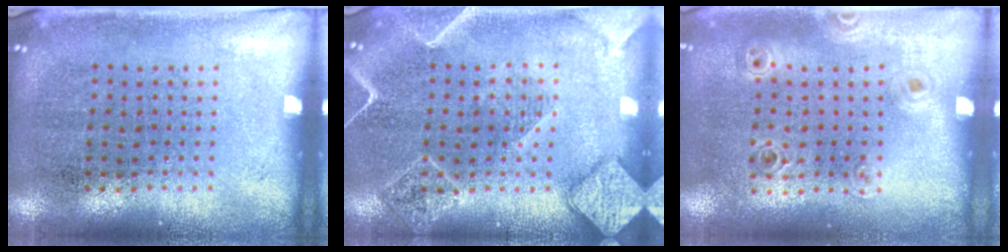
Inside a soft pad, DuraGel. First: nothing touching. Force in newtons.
{"total": 1.9, "press": 1.9, "slide": 0.2}
{"total": 0.9, "press": 0.9, "slide": 0.0}